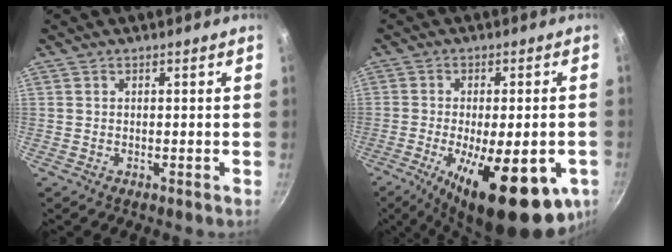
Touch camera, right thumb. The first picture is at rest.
{"total": 21.9, "force": [-7.9, 7.8, 18.9], "torque": [-0.254, -0.011, -0.105]}